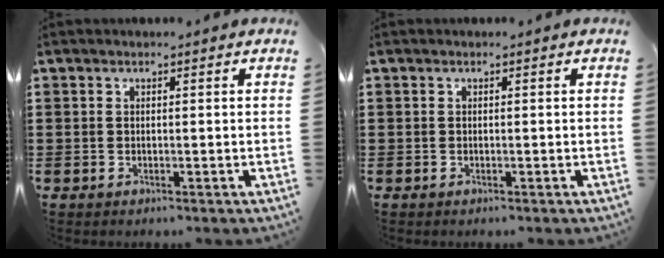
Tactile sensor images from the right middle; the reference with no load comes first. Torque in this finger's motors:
{"motor_torque": [-1.07, 1.08, -0.02, -0.01]}